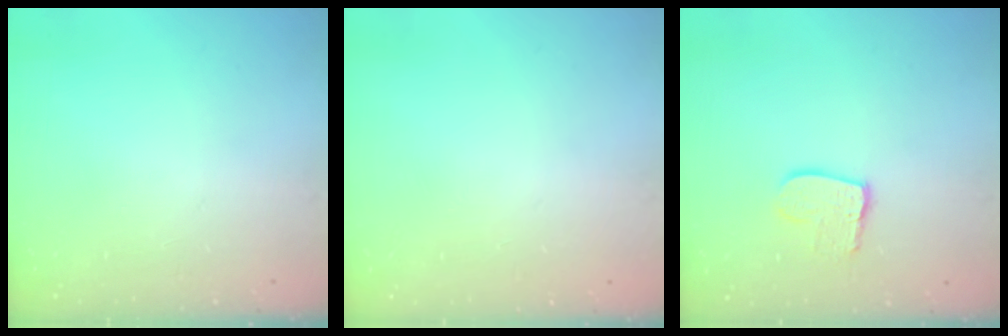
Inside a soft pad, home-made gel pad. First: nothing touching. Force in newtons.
{"total": 0.0}
{"total": 9.9, "press": 9.9, "slide": 0.8}